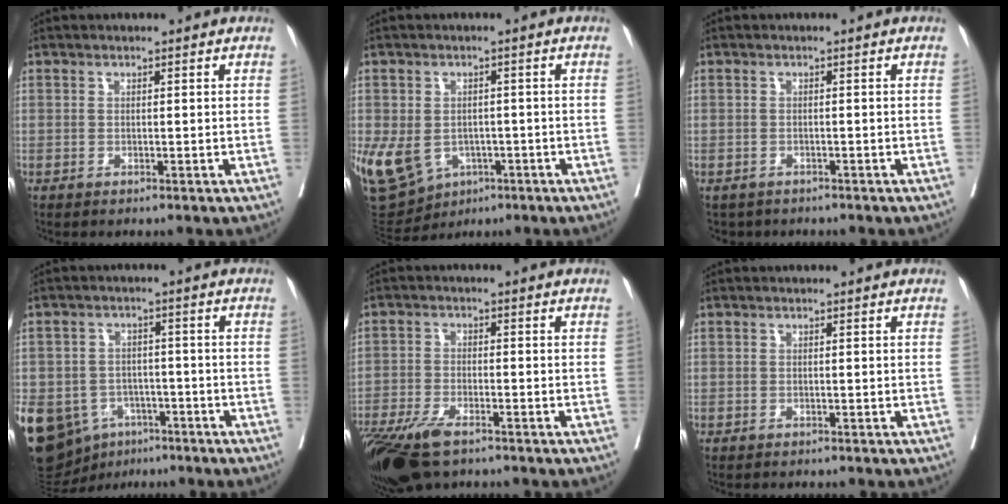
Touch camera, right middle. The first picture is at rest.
{"total": 12.0, "force": [-4.3, 9.1, 6.5], "torque": [-0.143, 0.001, -0.055]}
{"total": 2.7, "force": [-2.3, 1.5, 0.2], "torque": [-0.006, 0.000, -0.033]}
{"total": 19.0, "force": [-9.2, 14.2, 8.7], "torque": [-0.234, 0.000, -0.130]}
{"total": 12.6, "force": [-8.9, 4.2, 7.9], "torque": [-0.167, -0.028, -0.155]}
{"total": 1.4, "force": [-1.3, 0.4, 0.4], "torque": [-0.010, -0.003, -0.018]}